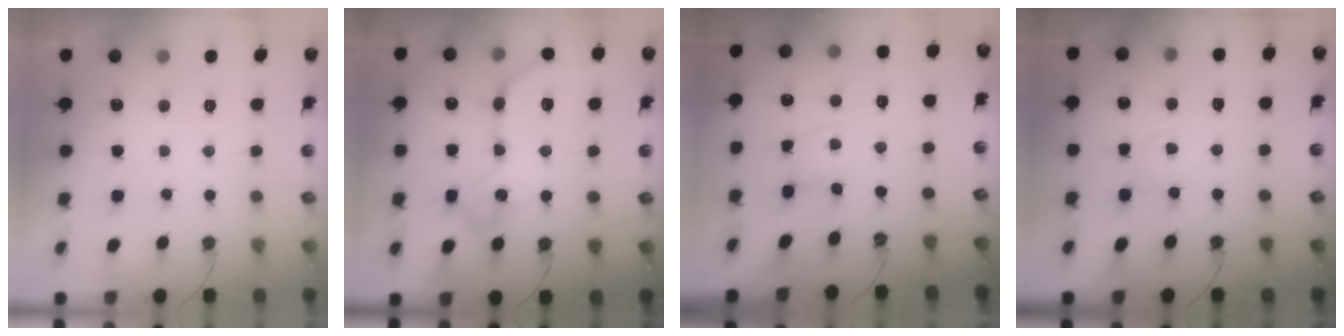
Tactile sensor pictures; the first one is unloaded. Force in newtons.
{"total": 14.7, "press": 14.6, "slide": 0.5}
{"total": 1.5, "press": 1.5, "slide": 0.1}
{"total": 6.0, "press": 5.9, "slide": 0.6}